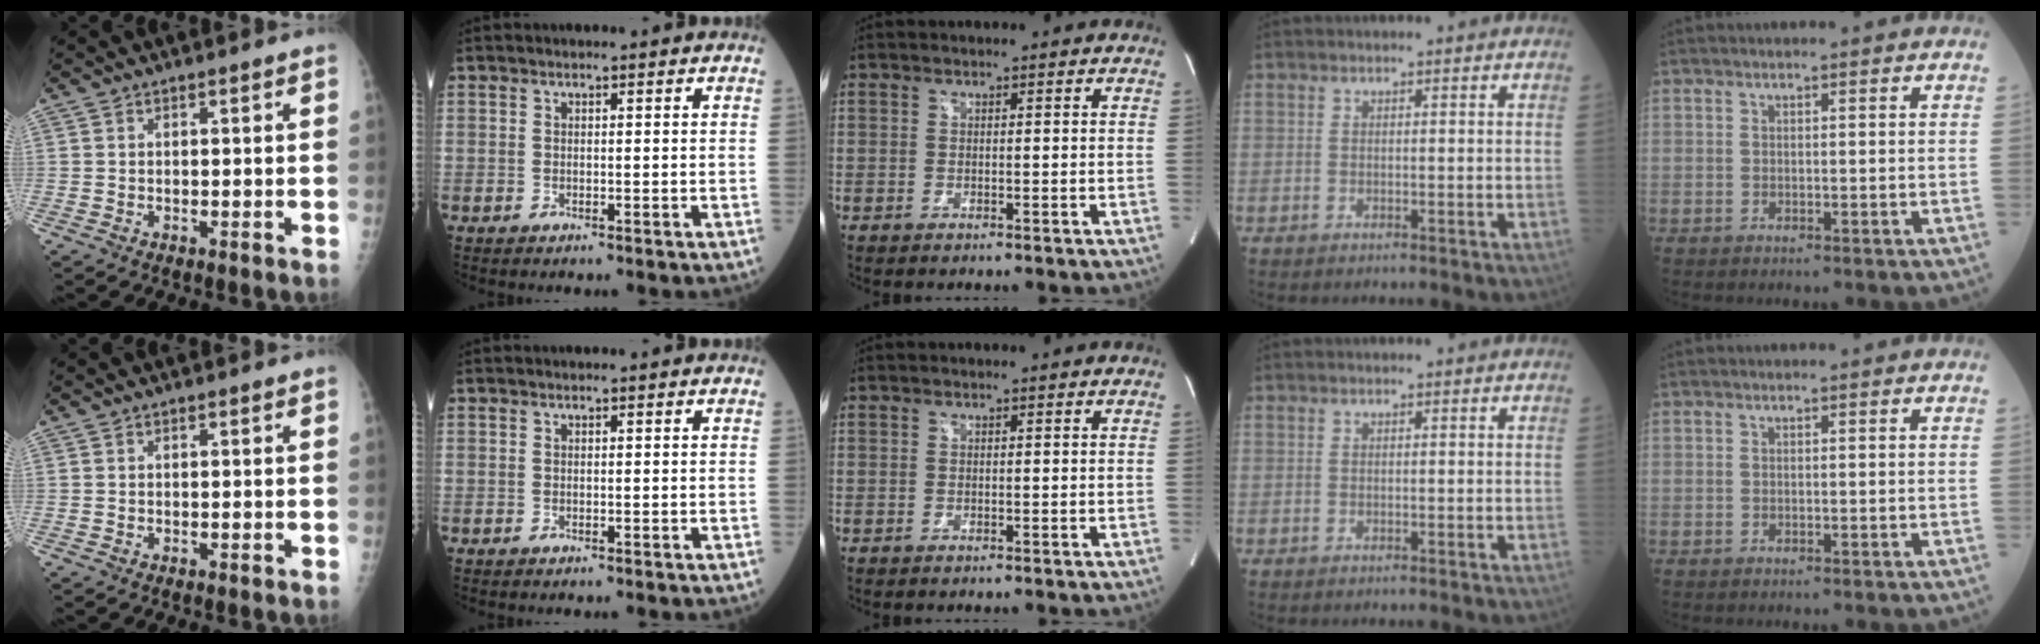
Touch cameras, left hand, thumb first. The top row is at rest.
{}